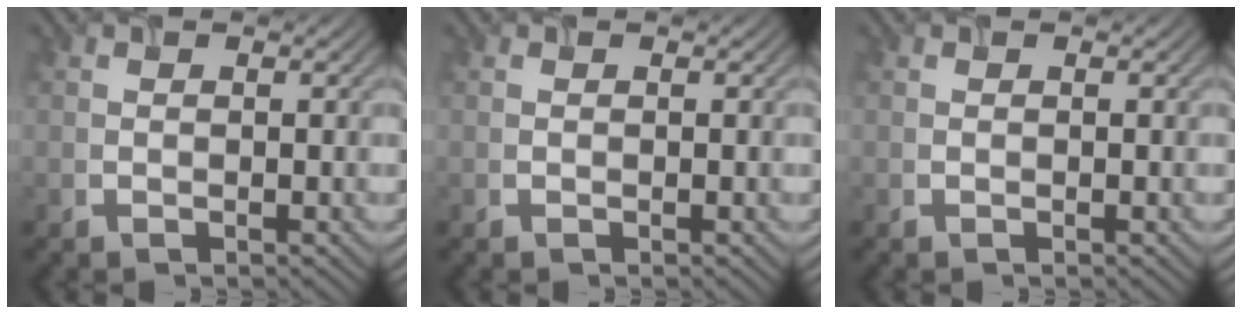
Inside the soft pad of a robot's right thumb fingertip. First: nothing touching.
{"total": 0.0}
{"total": 0.0}